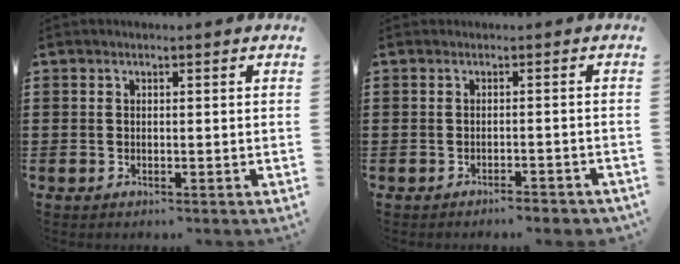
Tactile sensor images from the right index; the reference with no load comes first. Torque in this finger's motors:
{"motor_torque": [1.04, 1.03, 0.01, 0.01]}